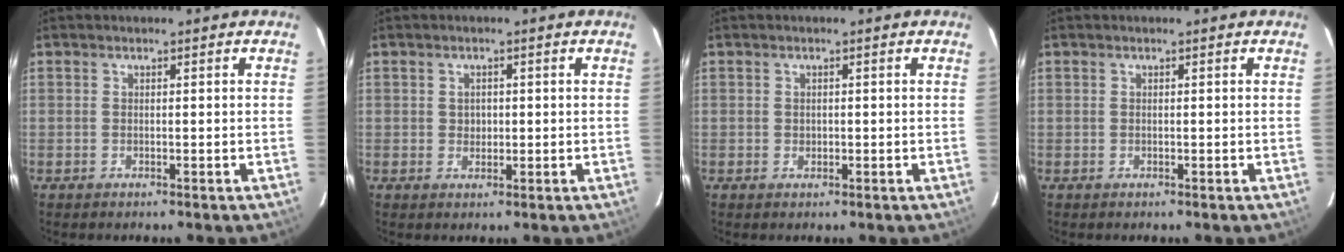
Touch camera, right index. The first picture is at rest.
{"total": 1.6, "force": [0.2, 1.4, 0.8], "torque": [-0.011, 0.003, 0.002]}
{"total": 0.8, "force": [0.0, 0.8, 0.2], "torque": [-0.001, 0.001, 0.001]}
{"total": 0.0}